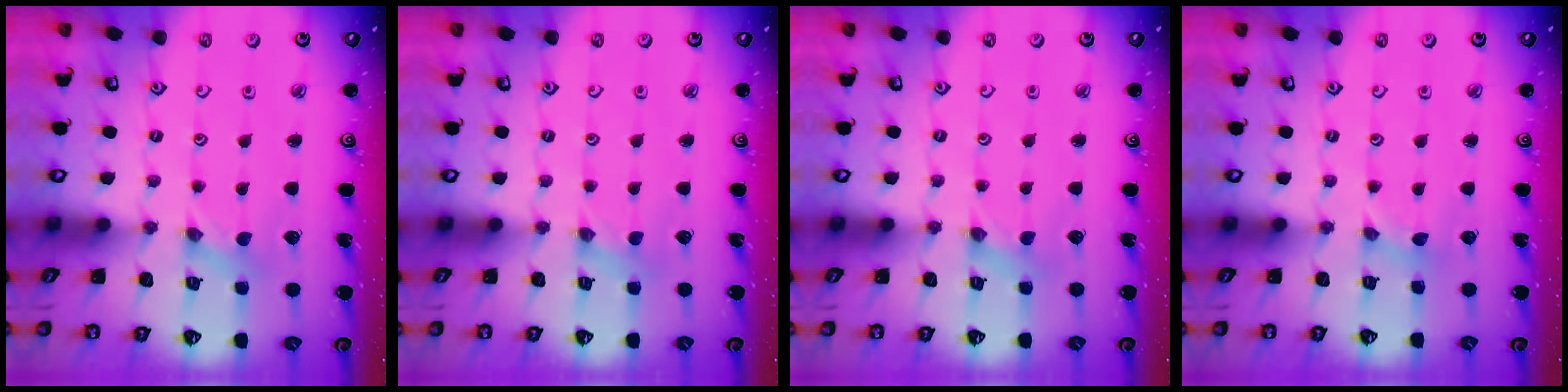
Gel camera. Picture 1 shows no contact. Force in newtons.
{"total": 0.0}
{"total": 0.0}
{"total": 1.1, "press": 1.1, "slide": 0.1}